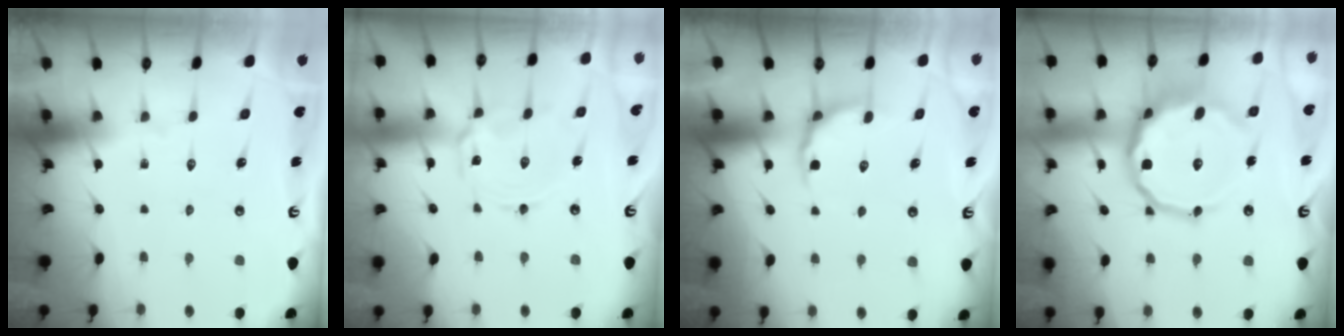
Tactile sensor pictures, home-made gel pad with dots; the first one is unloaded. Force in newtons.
{"total": 4.4, "press": 4.4, "slide": 0.4}
{"total": 4.6, "press": 4.0, "slide": 2.2}
{"total": 16.0, "press": 15.7, "slide": 2.8}